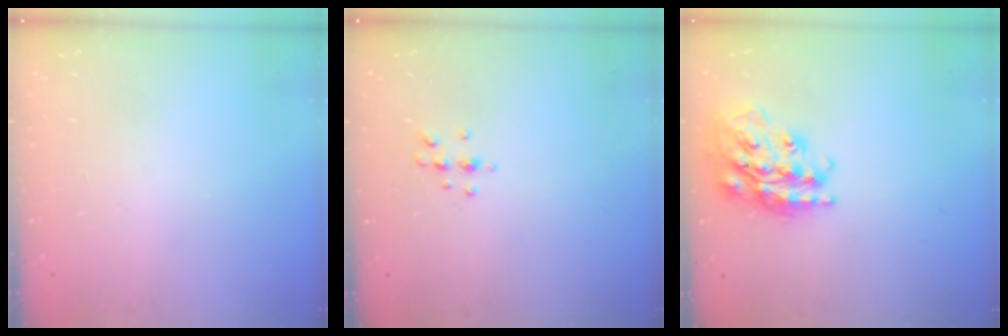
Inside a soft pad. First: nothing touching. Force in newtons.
{"total": 4.7, "press": 4.6, "slide": 1.1}
{"total": 21.4, "press": 21.4, "slide": 1.6}